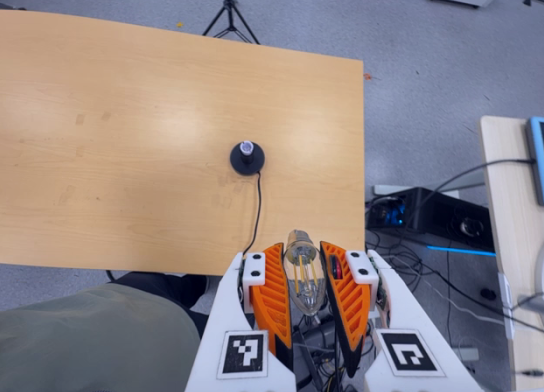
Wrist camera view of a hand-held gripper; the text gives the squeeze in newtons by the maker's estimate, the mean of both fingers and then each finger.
{"total": 19.8, "left": 21.8, "right": 17.8}